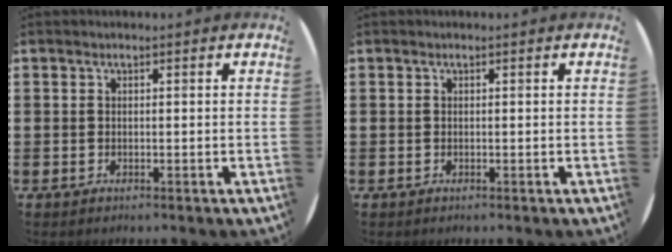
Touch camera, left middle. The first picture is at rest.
{"total": 0.0}